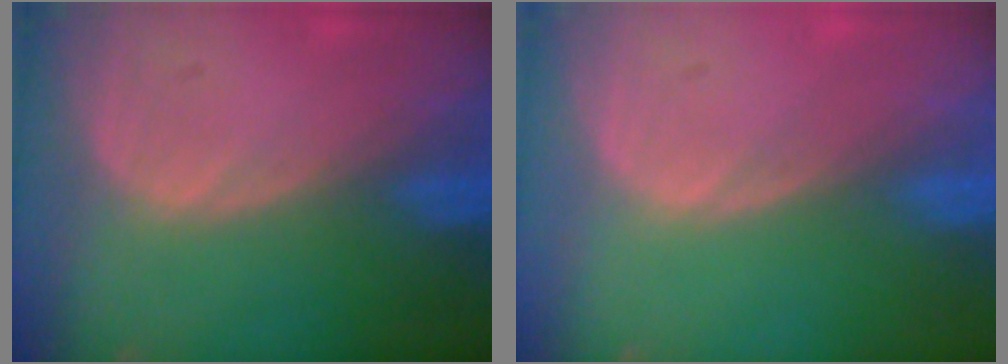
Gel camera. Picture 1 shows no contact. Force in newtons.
{"total": 0.0}